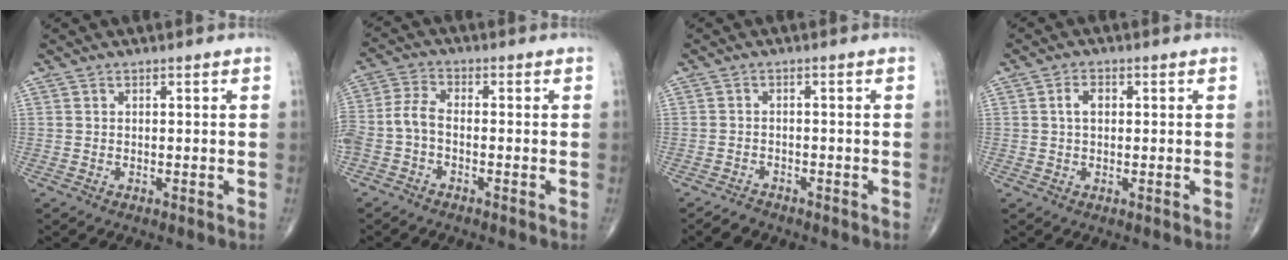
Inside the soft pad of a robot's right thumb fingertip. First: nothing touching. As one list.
[{"total": 6.1, "force": [-2.0, 3.0, 4.9], "torque": [-0.119, 0.021, -0.048]}, {"total": 2.6, "force": [-2.2, 1.3, 0.5], "torque": [-0.018, 0.008, -0.036]}, {"total": 2.7, "force": [0.4, 1.7, 2.1], "torque": [-0.036, 0.007, 0.006]}]